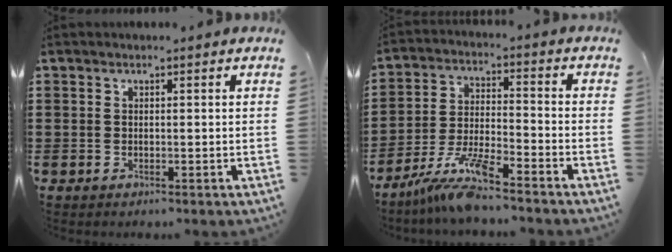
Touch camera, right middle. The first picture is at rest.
{"total": 8.3, "force": [-7.1, 0.4, 4.3], "torque": [-0.098, -0.009, -0.141]}